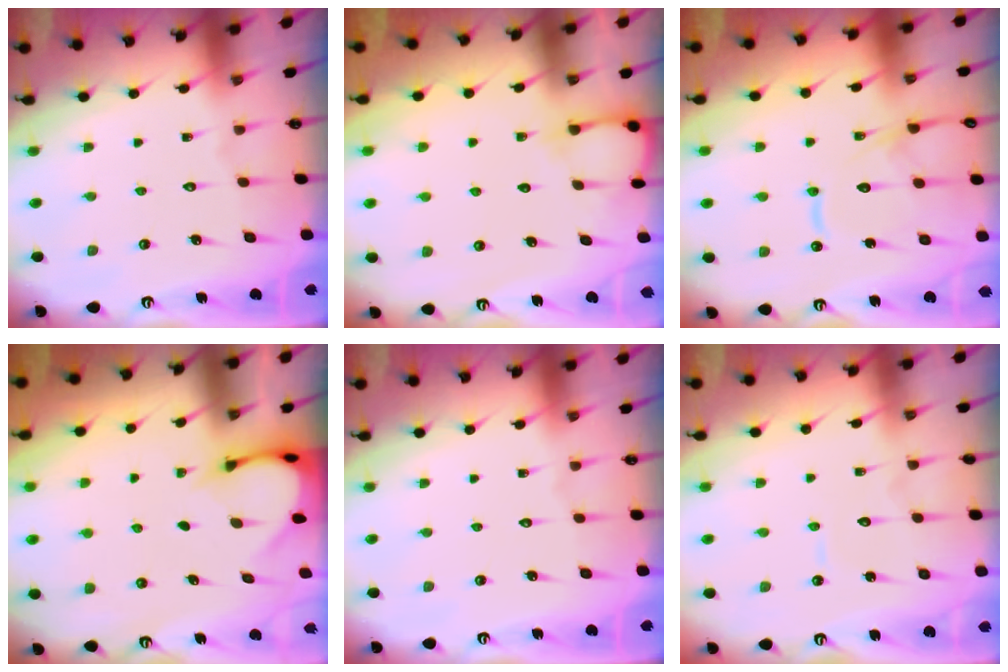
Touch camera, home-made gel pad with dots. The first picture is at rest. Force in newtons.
{"total": 6.2, "press": 6.1, "slide": 0.4}
{"total": 13.2, "press": 13.2, "slide": 1.2}
{"total": 3.1, "press": 3.1, "slide": 0.2}
{"total": 0.0}
{"total": 3.7, "press": 3.7, "slide": 0.1}